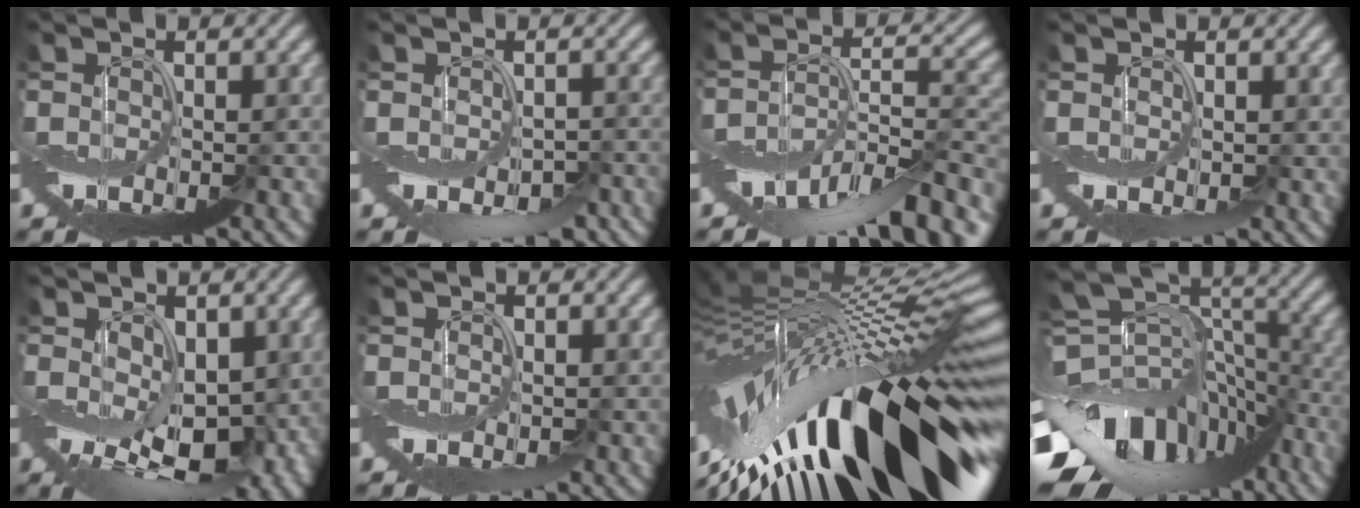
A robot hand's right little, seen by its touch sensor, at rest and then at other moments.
{"total": 4.1, "force": [-2.3, 2.5, 2.3], "torque": [-0.022, -0.002, -0.025]}
{"total": 11.2, "force": [-7.0, 4.0, 7.8], "torque": [-0.134, -0.002, -0.110]}
{"total": 1.2, "force": [0.4, 1.0, 0.6], "torque": [-0.005, -0.002, 0.008]}
{"total": 8.1, "force": [0.2, 5.4, 6.0], "torque": [-0.107, -0.027, 0.023]}
{"total": 0.9, "force": [0.3, 0.7, 0.5], "torque": [-0.007, -0.005, 0.006]}
{"total": 17.6, "force": [-3.2, 7.3, 15.8], "torque": [-0.255, -0.014, -0.049]}
{"total": 13.1, "force": [-6.4, 9.1, 6.9], "torque": [-0.135, 0.008, -0.096]}